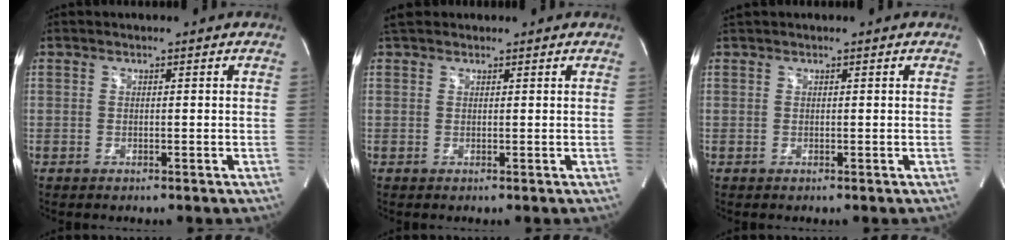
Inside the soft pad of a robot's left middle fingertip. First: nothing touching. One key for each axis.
{"total": 2.5, "fx": 2.1, "fy": 1.1, "fz": 0.5, "tx": -0.015, "ty": 0.025, "tz": 0.037}
{"total": 0.8, "fx": 0.8, "fy": -0.1, "fz": 0.2, "tx": -0.012, "ty": 0.019, "tz": 0.021}